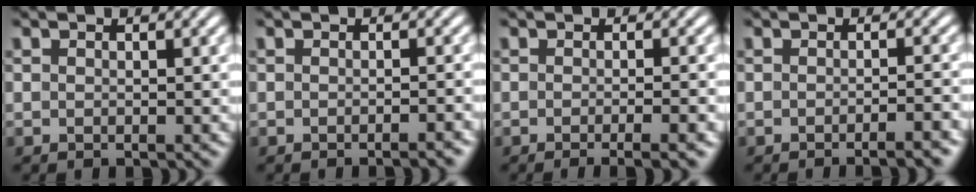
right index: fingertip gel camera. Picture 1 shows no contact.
{"total": 1.4, "force": [-1.3, -0.2, 0.4], "torque": [-0.003, 0.004, -0.024]}
{"total": 3.5, "force": [-2.8, 0.2, 2.1], "torque": [-0.021, 0.001, -0.046]}
{"total": 2.6, "force": [-2.3, -0.1, 1.2], "torque": [-0.008, 0.006, -0.042]}